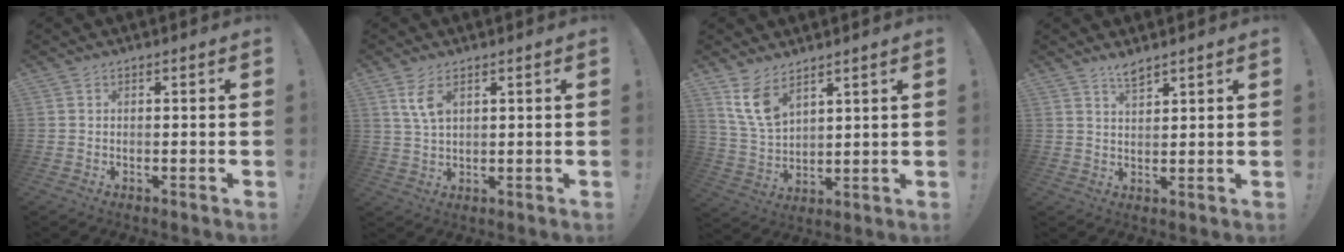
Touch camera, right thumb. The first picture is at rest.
{"total": 5.6, "force": [2.8, 2.7, 4.1], "torque": [-0.072, -0.010, 0.052]}
{"total": 9.5, "force": [6.5, 5.1, 4.8], "torque": [-0.093, -0.033, 0.130]}
{"total": 3.9, "force": [3.3, 0.8, 2.1], "torque": [-0.037, -0.019, 0.056]}